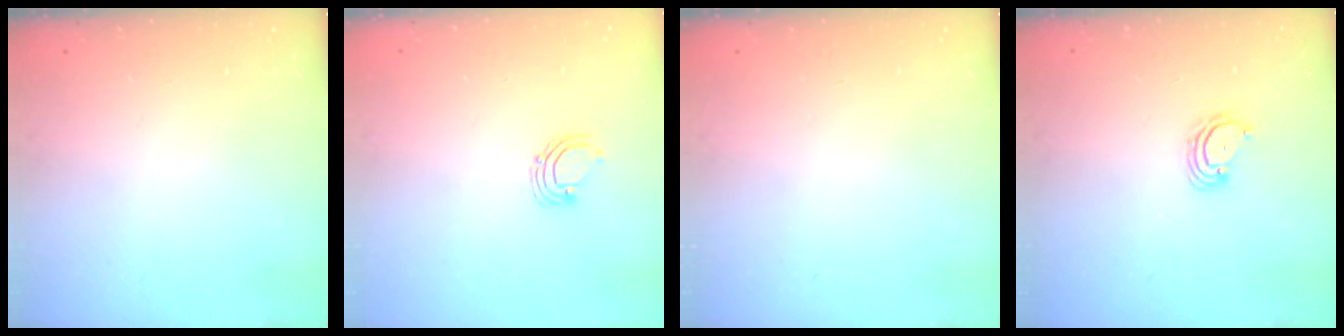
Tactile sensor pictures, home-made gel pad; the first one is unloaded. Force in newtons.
{"total": 3.4, "press": 3.4, "slide": 0.3}
{"total": 0.0}
{"total": 4.5, "press": 4.4, "slide": 0.5}